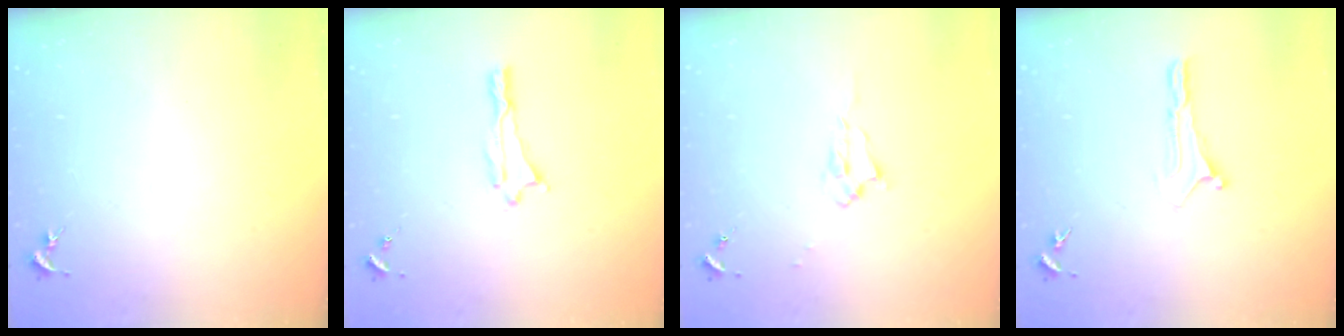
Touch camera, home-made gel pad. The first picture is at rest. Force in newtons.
{"total": 0.0}
{"total": 1.7, "press": 1.6, "slide": 0.2}
{"total": 0.0}